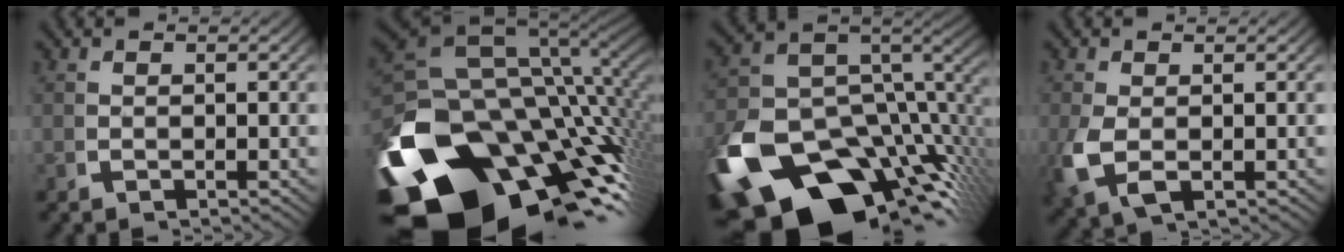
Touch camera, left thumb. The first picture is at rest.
{"total": 31.2, "force": [-7.0, 19.7, 23.2], "torque": [-0.414, -0.083, -0.071]}
{"total": 23.2, "force": [-9.3, 14.2, 15.8], "torque": [-0.282, -0.071, -0.123]}
{"total": 4.1, "force": [-0.5, 2.5, 3.2], "torque": [-0.097, -0.022, 0.007]}